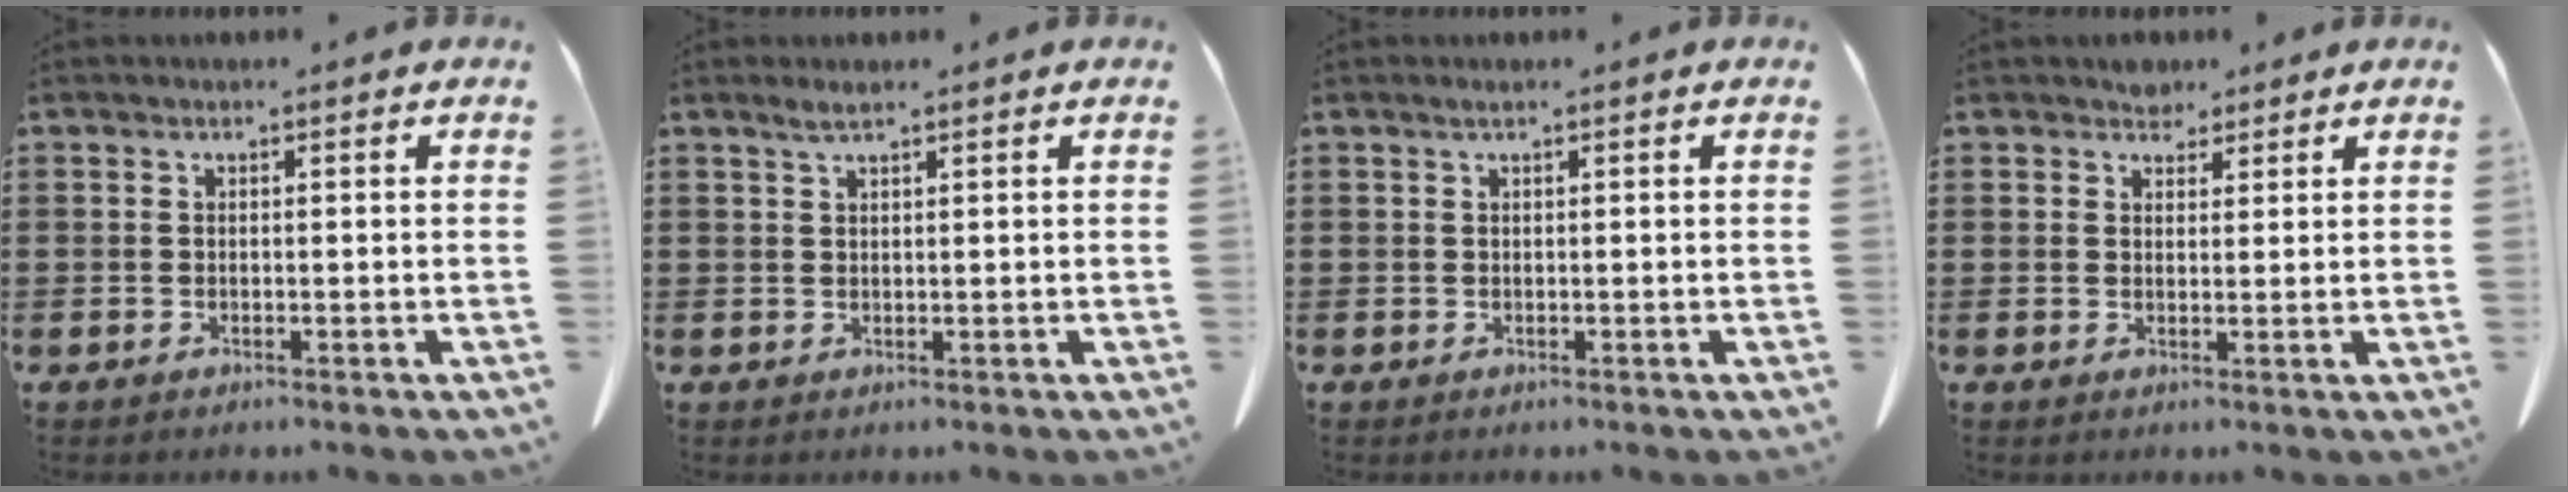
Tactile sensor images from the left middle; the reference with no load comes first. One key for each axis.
{"total": 1.7, "fx": 1.2, "fy": 0.1, "fz": 1.2, "tx": -0.024, "ty": -0.002, "tz": 0.023}
{"total": 0.7, "fx": 0.3, "fy": -0.1, "fz": 0.6, "tx": -0.010, "ty": -0.002, "tz": 0.007}
{"total": 2.3, "fx": 2.1, "fy": 0.9, "fz": 0.2, "tx": -0.002, "ty": 0.000, "tz": 0.041}